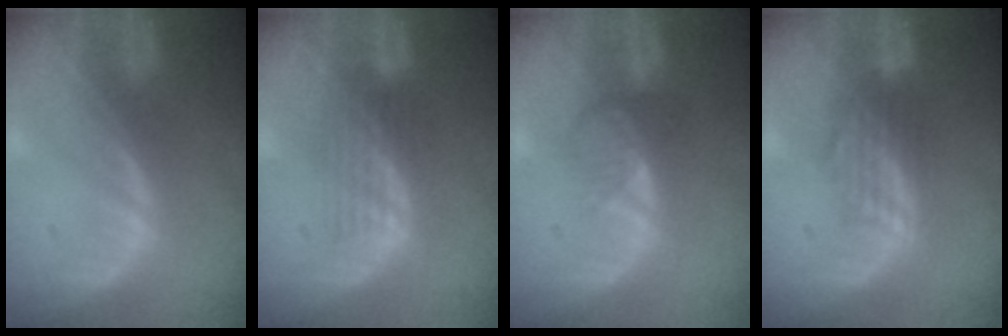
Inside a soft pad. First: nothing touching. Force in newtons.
{"total": 4.4, "press": 3.7, "slide": 2.4}
{"total": 2.7, "press": 2.7, "slide": 0.3}
{"total": 3.3, "press": 3.1, "slide": 1.2}